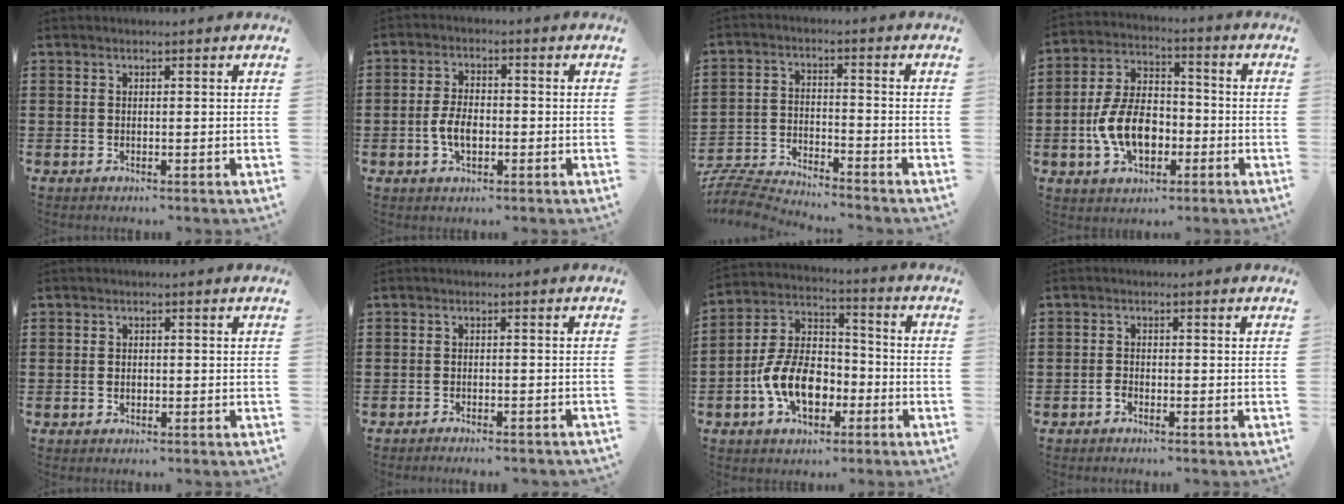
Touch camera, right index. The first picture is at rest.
{"total": 4.7, "force": [-1.0, 2.4, 3.8], "torque": [-0.090, -0.002, -0.024]}
{"total": 6.5, "force": [-6.5, 0.2, 0.8], "torque": [-0.034, 0.000, -0.134]}
{"total": 9.9, "force": [-2.7, 6.1, 7.4], "torque": [-0.176, 0.005, -0.055]}
{"total": 1.0, "force": [-0.3, 0.6, 0.7], "torque": [-0.015, 0.002, -0.006]}
{"total": 1.5, "force": [-1.5, 0.0, 0.4], "torque": [-0.009, 0.003, -0.030]}
{"total": 11.0, "force": [-3.8, 6.8, 7.7], "torque": [-0.180, 0.008, -0.073]}
{"total": 1.3, "force": [-0.9, 0.7, 0.4], "torque": [-0.011, -0.002, -0.018]}